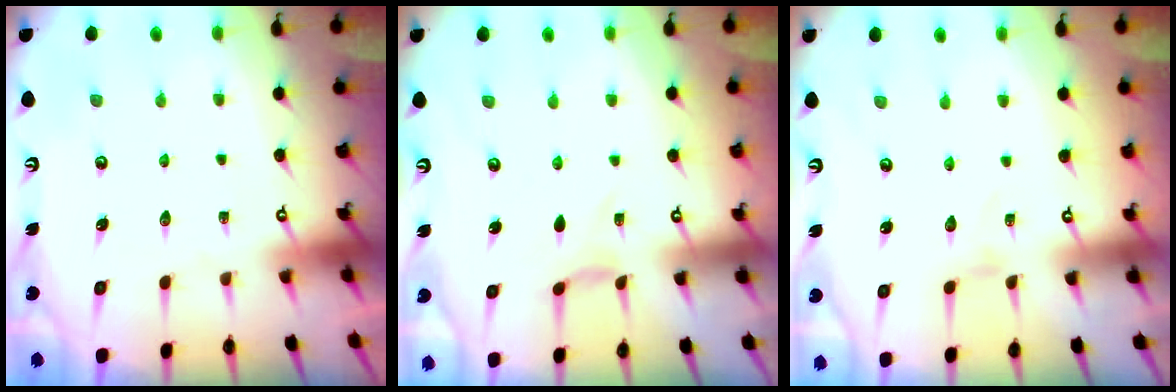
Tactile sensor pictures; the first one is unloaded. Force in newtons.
{"total": 1.4, "press": 1.4, "slide": 0.2}
{"total": 0.0}